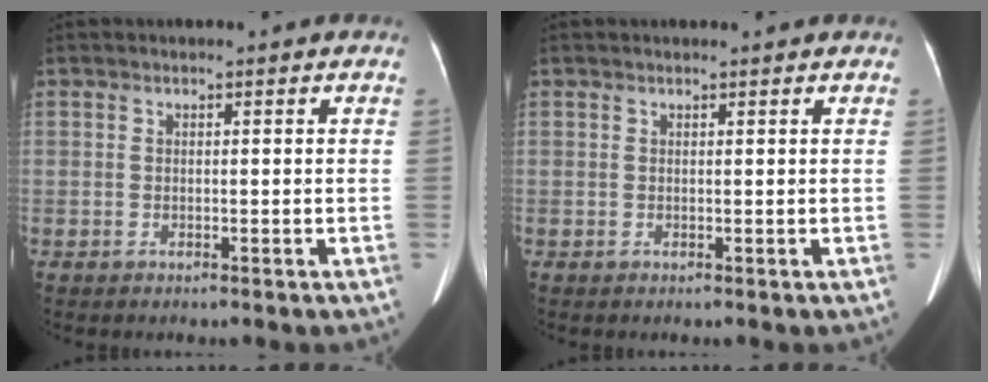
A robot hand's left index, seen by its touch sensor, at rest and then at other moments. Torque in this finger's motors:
{"motor_torque": [0.07, -0.22, 0.02, 0.01]}